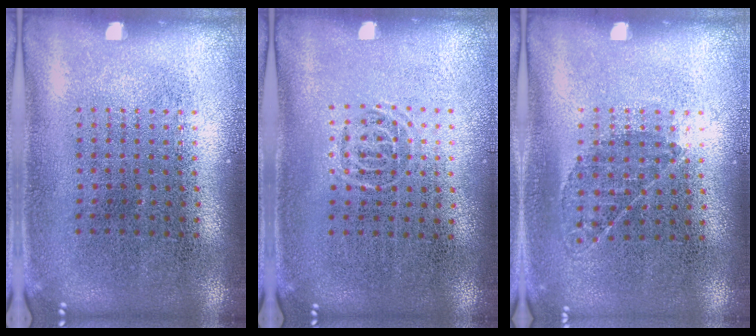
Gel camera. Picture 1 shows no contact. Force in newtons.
{"total": 0.6, "press": 0.4, "slide": 0.4}
{"total": 0.9, "press": 0.6, "slide": 0.7}